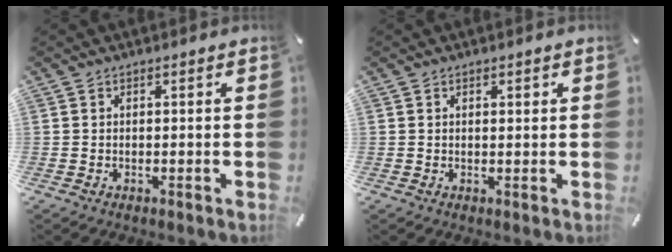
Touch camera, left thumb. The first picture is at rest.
{"total": 0.8, "force": [0.5, 0.4, 0.5], "torque": [-0.009, 0.001, 0.009]}